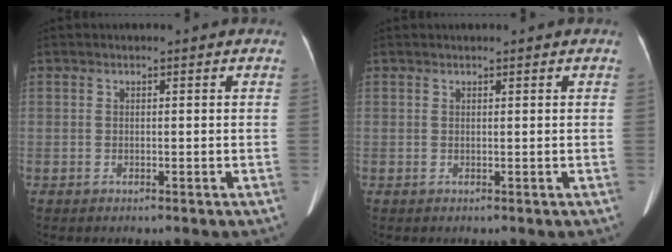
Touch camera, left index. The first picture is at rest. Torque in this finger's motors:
{"motor_torque": [-0.08, 0.11, -0.08, 0.01]}